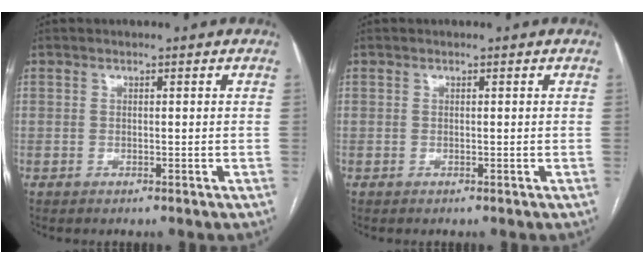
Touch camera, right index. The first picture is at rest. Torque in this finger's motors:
{"motor_torque": [-0.01, 0.01, 0.03, 0.00]}